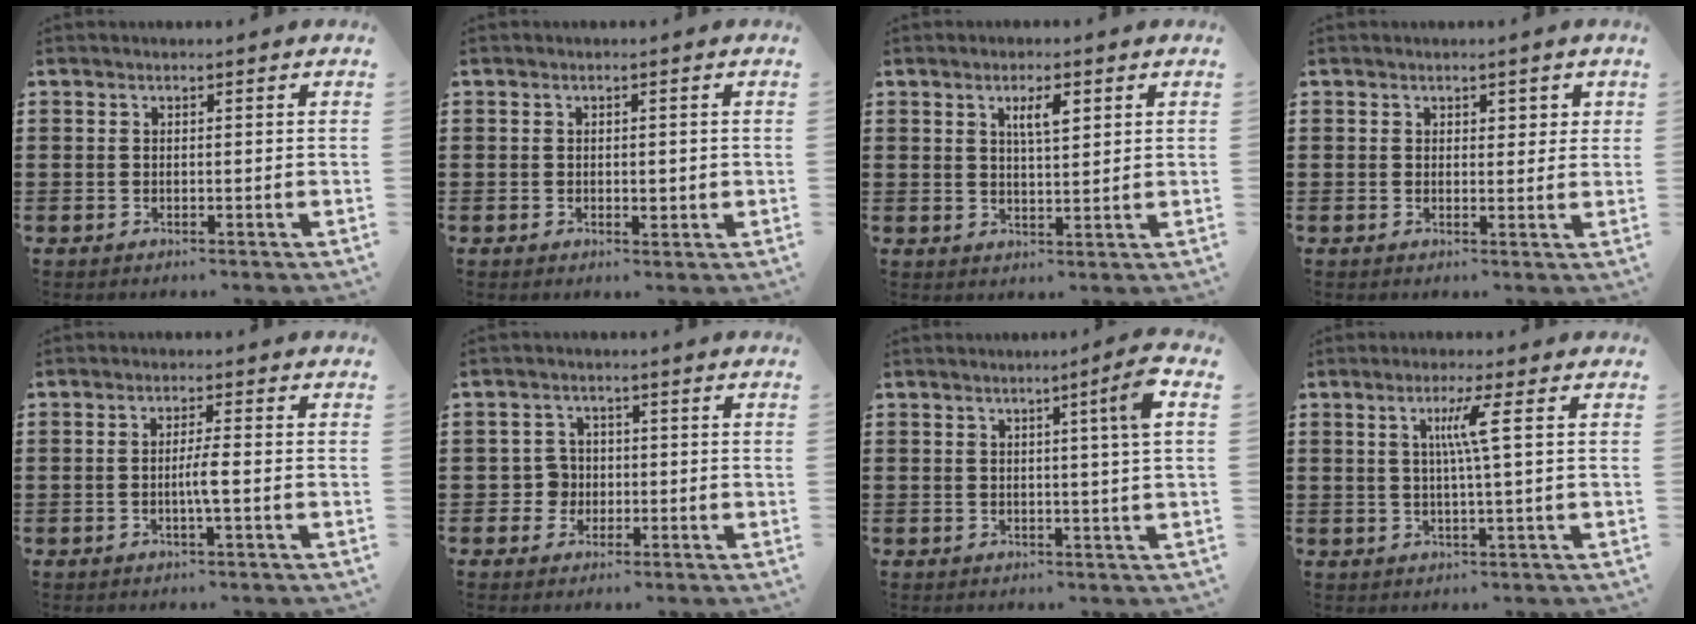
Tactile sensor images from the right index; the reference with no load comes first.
{"total": 1.2, "force": [0.0, 0.9, 0.8], "torque": [-0.015, 0.007, -0.001]}
{"total": 3.7, "force": [1.6, 1.0, 3.1], "torque": [-0.058, 0.003, 0.023]}
{"total": 1.5, "force": [0.9, 1.1, 0.3], "torque": [-0.002, 0.005, 0.015]}
{"total": 2.8, "force": [-0.7, -0.1, 2.8], "torque": [-0.050, -0.004, -0.014]}
{"total": 3.4, "force": [-0.8, 3.2, 1.1], "torque": [-0.032, 0.004, -0.017]}
{"total": 4.6, "force": [1.6, -0.8, 4.3], "torque": [-0.066, -0.014, 0.019]}
{"total": 4.8, "force": [1.0, -0.7, 4.7], "torque": [-0.090, -0.003, 0.009]}